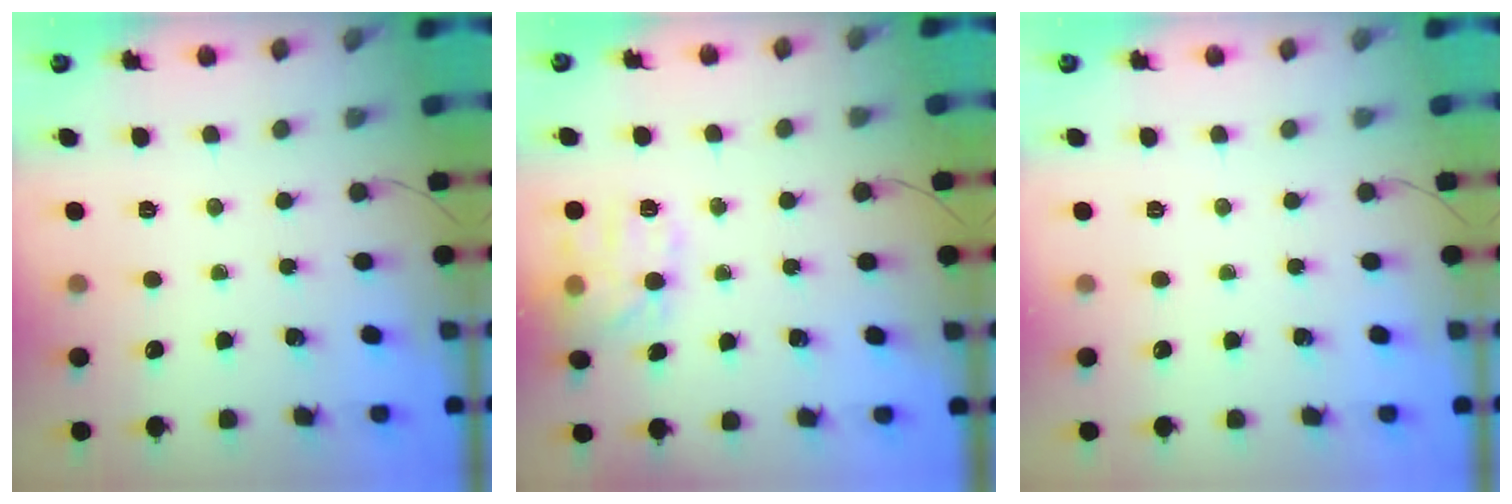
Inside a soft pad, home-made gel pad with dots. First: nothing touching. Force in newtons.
{"total": 13.0, "press": 13.0, "slide": 0.1}
{"total": 0.0}